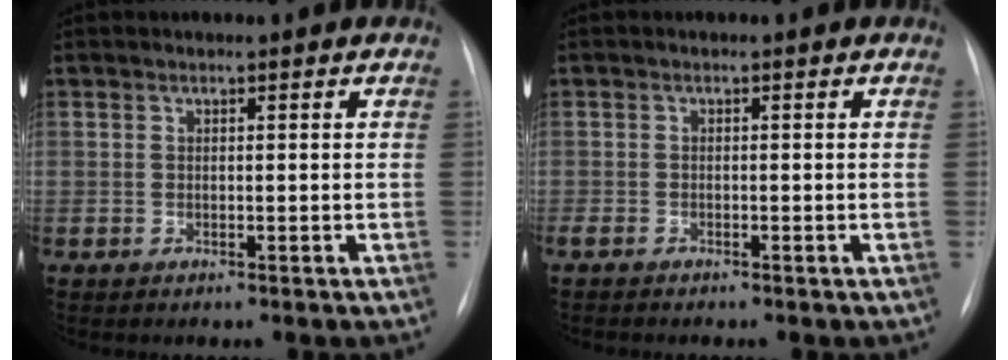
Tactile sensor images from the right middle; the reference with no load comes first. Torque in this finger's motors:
{"motor_torque": [1.09, -1.04, 0.49, 0.19]}